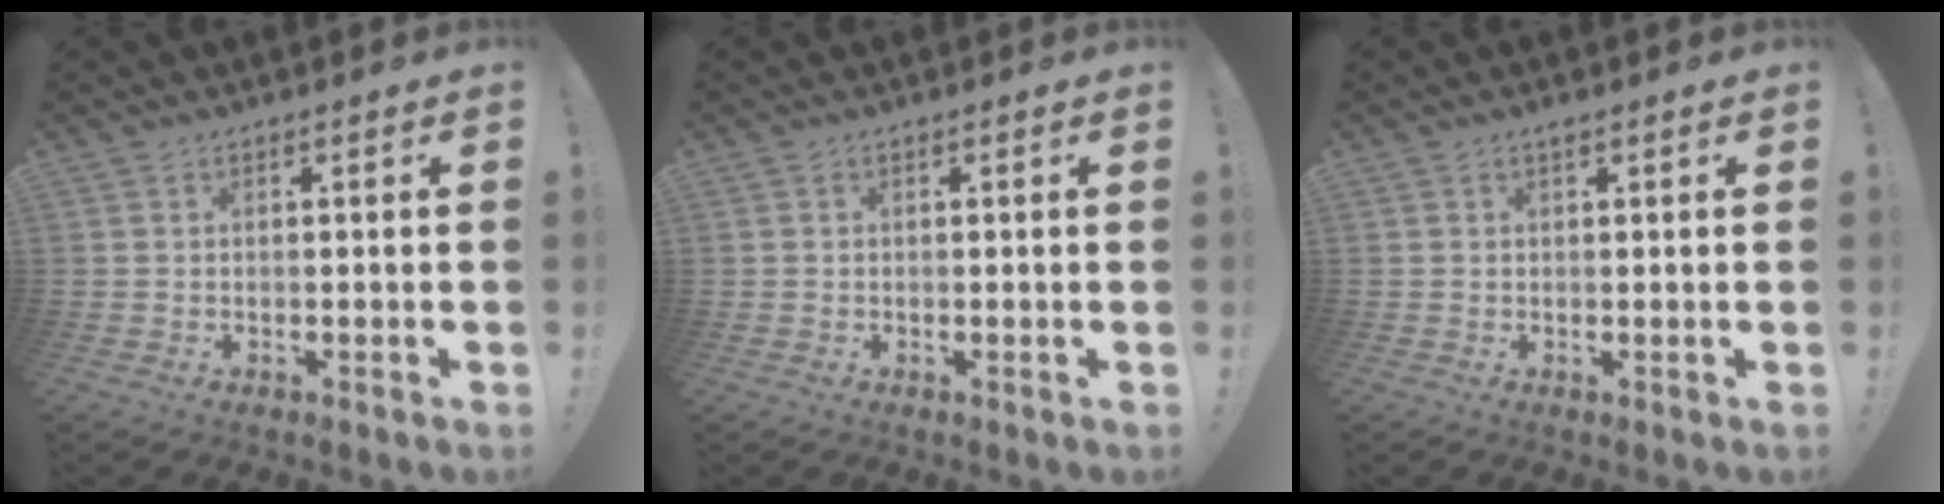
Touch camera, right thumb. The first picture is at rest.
{"total": 0.9, "force": [0.3, 0.8, -0.3], "torque": [0.013, -0.003, 0.003]}
{"total": 1.0, "force": [0.8, 0.0, 0.6], "torque": [-0.004, -0.003, 0.012]}